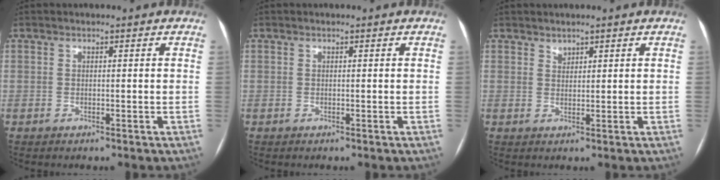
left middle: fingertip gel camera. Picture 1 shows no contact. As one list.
[{"total": 0.0}, {"total": 1.1, "force": [1.0, 0.5, 0.2], "torque": [-0.001, -0.001, 0.017]}]